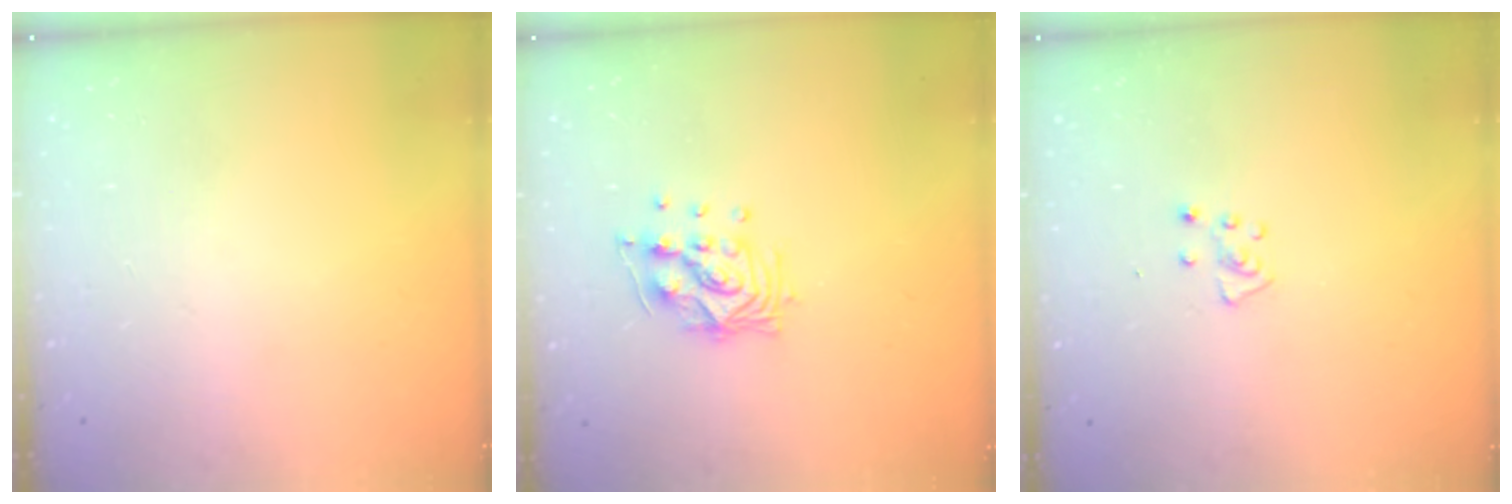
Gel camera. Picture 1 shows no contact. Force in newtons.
{"total": 10.2, "press": 10.2, "slide": 1.2}
{"total": 4.6, "press": 4.6, "slide": 0.5}